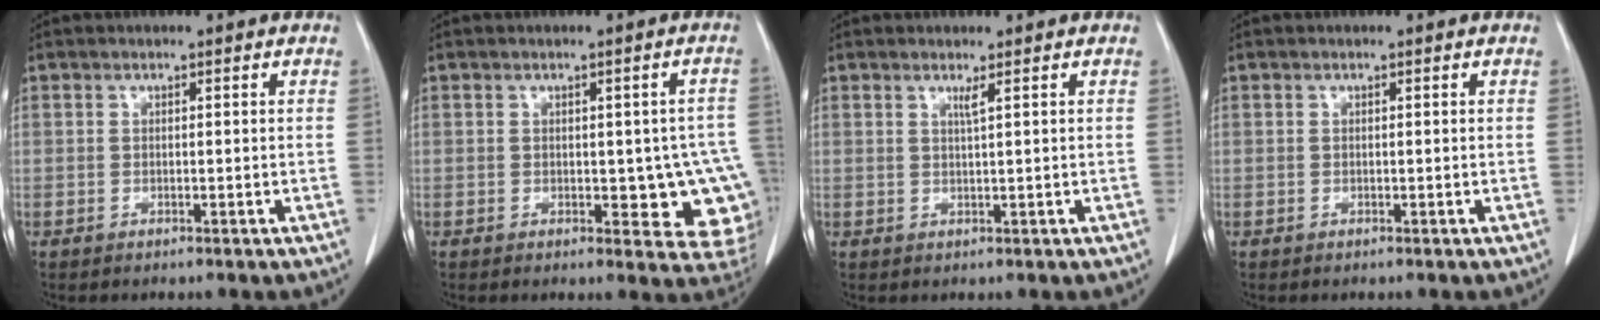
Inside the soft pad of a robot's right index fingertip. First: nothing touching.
{"total": 9.2, "force": [-1.3, 4.3, 8.1], "torque": [-0.071, 0.008, -0.009]}
{"total": 1.1, "force": [0.6, -0.4, 0.8], "torque": [-0.024, -0.008, 0.014]}
{"total": 0.0}